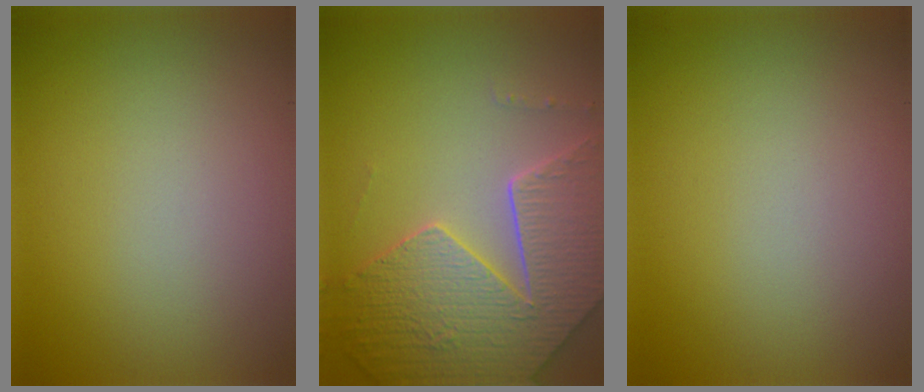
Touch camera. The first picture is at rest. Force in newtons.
{"total": 7.6, "press": 5.7, "slide": 5.1}
{"total": 0.0}